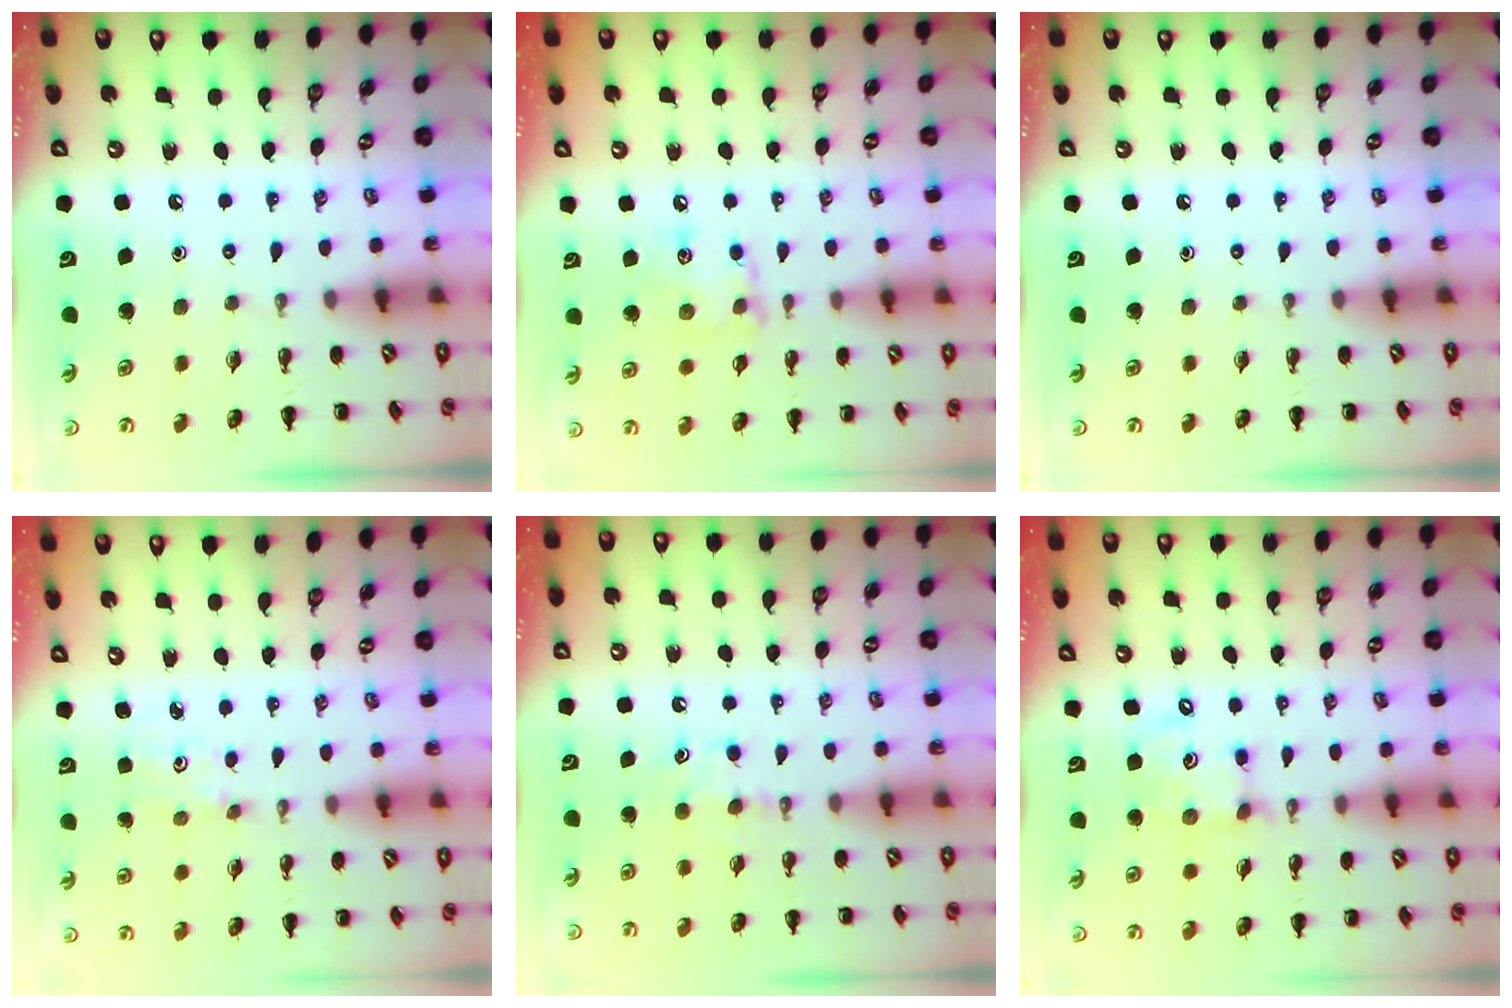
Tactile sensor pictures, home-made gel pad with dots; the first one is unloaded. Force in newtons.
{"total": 8.3, "press": 8.2, "slide": 0.4}
{"total": 0.0}
{"total": 1.5, "press": 1.4, "slide": 0.5}
{"total": 4.6, "press": 4.4, "slide": 1.5}
{"total": 10.1, "press": 9.9, "slide": 1.9}